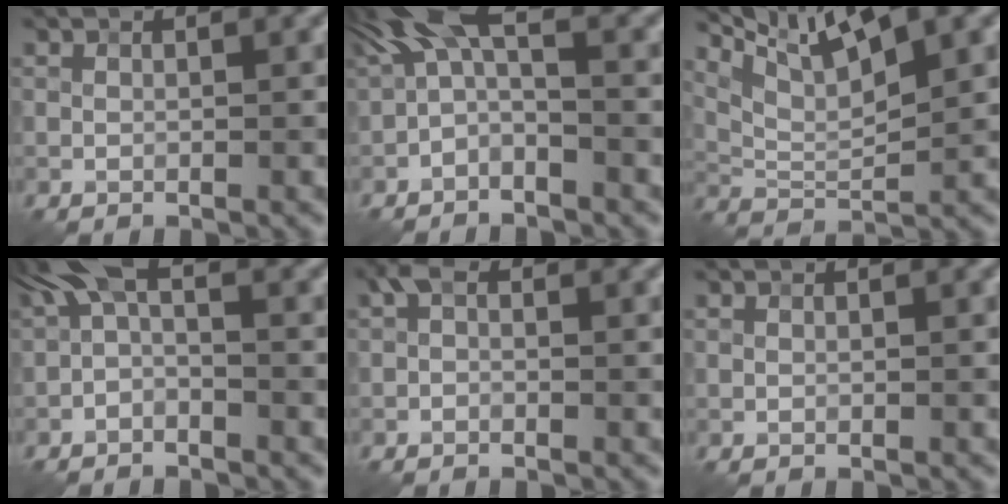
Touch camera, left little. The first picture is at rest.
{"total": 4.6, "force": [0.0, 1.6, 4.3], "torque": [-0.083, 0.024, -0.017]}
{"total": 7.3, "force": [4.1, 2.0, 5.7], "torque": [-0.109, 0.008, 0.078]}
{"total": 2.9, "force": [-0.3, 1.0, 2.7], "torque": [-0.056, 0.015, -0.017]}
{"total": 1.2, "force": [-0.2, 0.7, 0.9], "torque": [-0.019, 0.007, -0.011]}
{"total": 0.0}